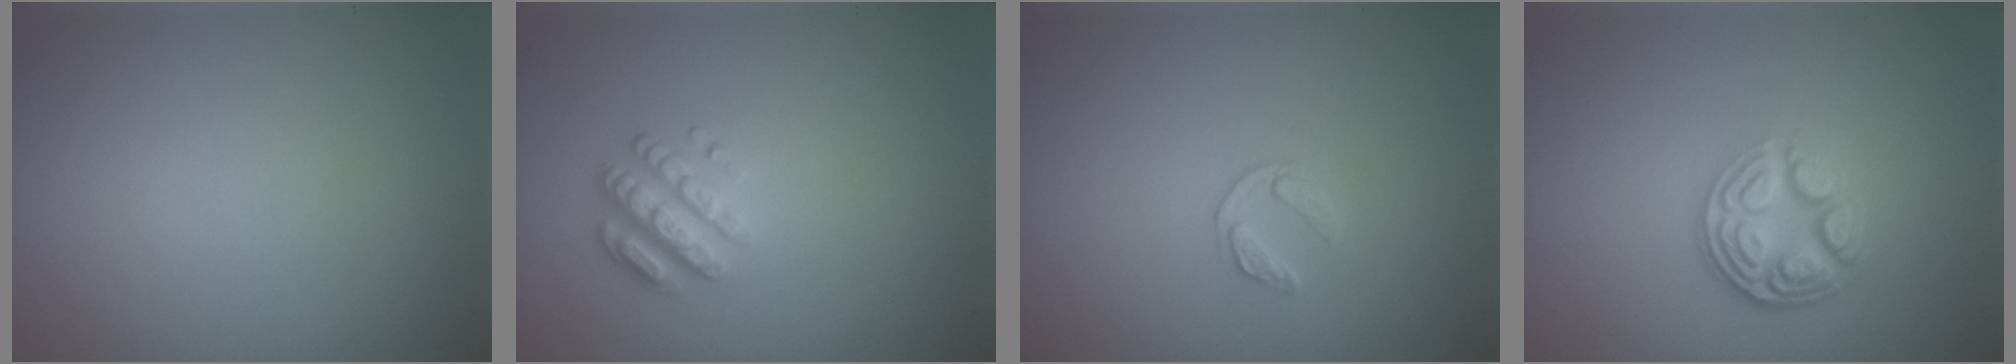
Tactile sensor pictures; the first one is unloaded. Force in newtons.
{"total": 3.3, "press": 2.6, "slide": 2.1}
{"total": 1.3, "press": 0.8, "slide": 1.1}
{"total": 4.8, "press": 3.4, "slide": 3.4}